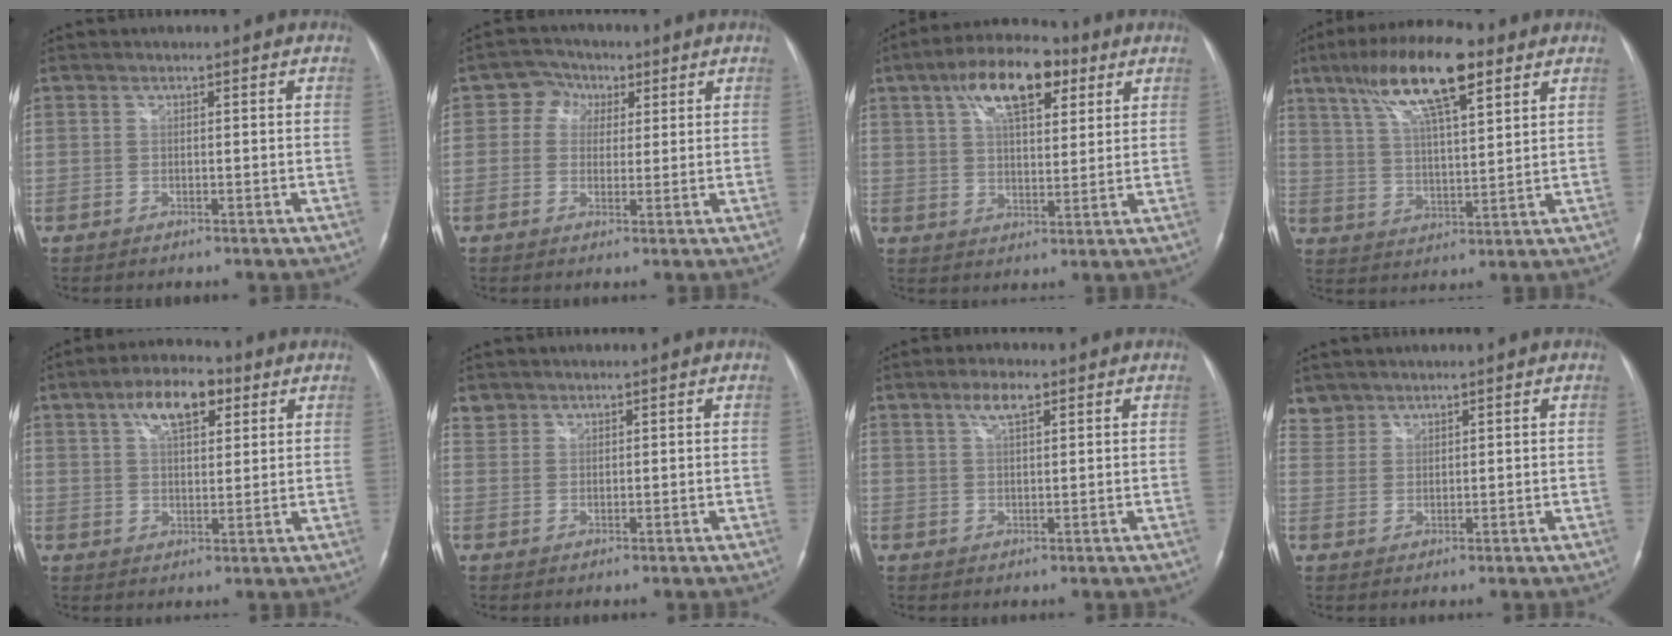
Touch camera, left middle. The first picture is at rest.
{"total": 4.8, "force": [1.6, 4.2, 1.7], "torque": [-0.029, 0.021, 0.027]}
{"total": 12.5, "force": [6.2, 5.0, 9.6], "torque": [-0.168, 0.028, 0.103]}
{"total": 14.6, "force": [8.5, 3.3, 11.3], "torque": [-0.210, 0.022, 0.151]}
{"total": 8.4, "force": [4.2, 3.6, 6.4], "torque": [-0.113, 0.019, 0.070]}
{"total": 1.8, "force": [1.4, 1.1, -0.2], "torque": [0.009, 0.010, 0.024]}
{"total": 3.5, "force": [2.1, 1.1, 2.6], "torque": [-0.055, 0.006, 0.040]}
{"total": 3.0, "force": [2.5, 1.5, -0.5], "torque": [0.017, 0.009, 0.050]}